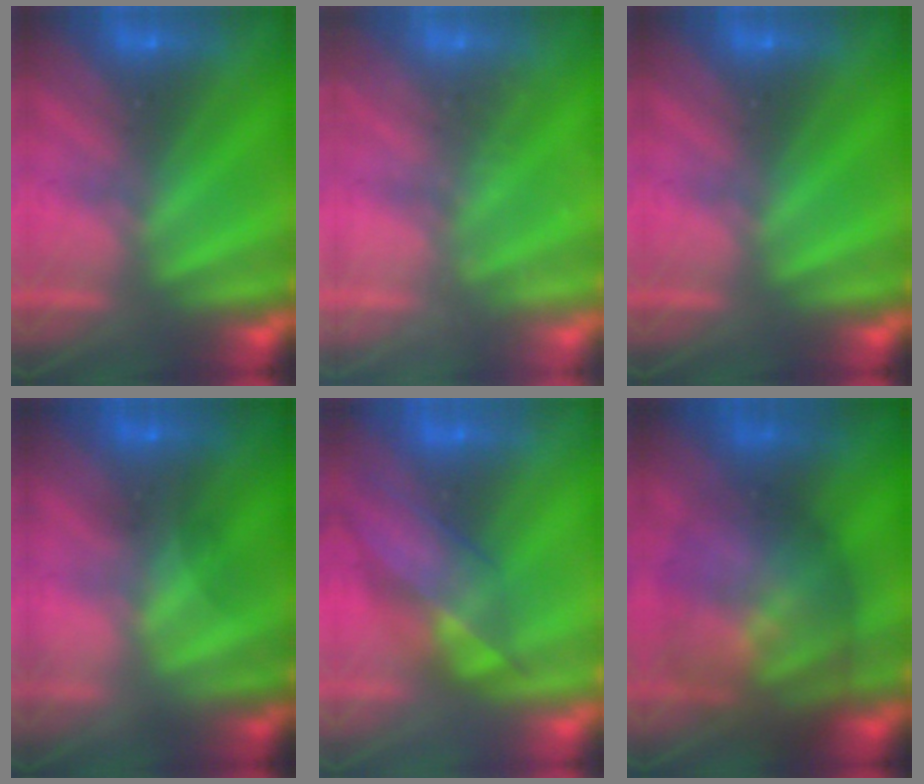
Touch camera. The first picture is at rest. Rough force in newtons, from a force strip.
{"total": 1.9}
{"total": 0.0}
{"total": 1.6}
{"total": 3.7}
{"total": 9.3}